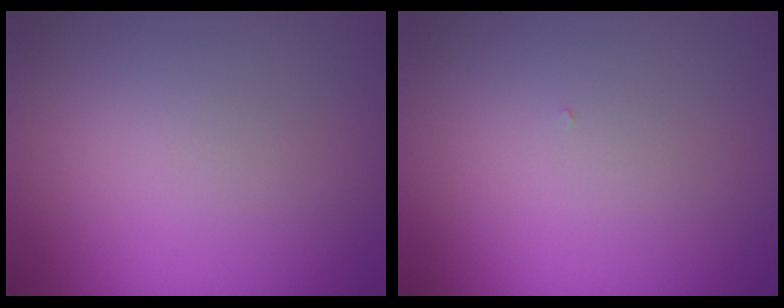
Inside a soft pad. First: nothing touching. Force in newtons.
{"total": 0.0}